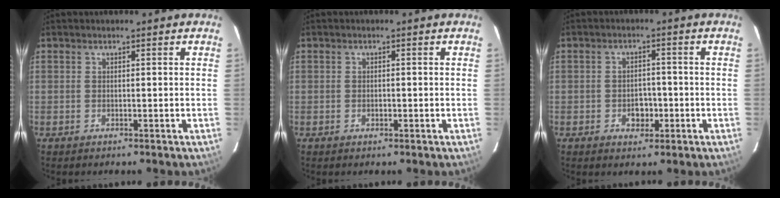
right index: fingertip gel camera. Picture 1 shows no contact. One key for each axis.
{"total": 0.9, "fx": -0.2, "fy": 0.8, "fz": 0.3, "tx": -0.004, "ty": 0.000, "tz": -0.003}
{"total": 3.9, "fx": -1.3, "fy": 3.0, "fz": 2.0, "tx": -0.038, "ty": 0.005, "tz": -0.011}